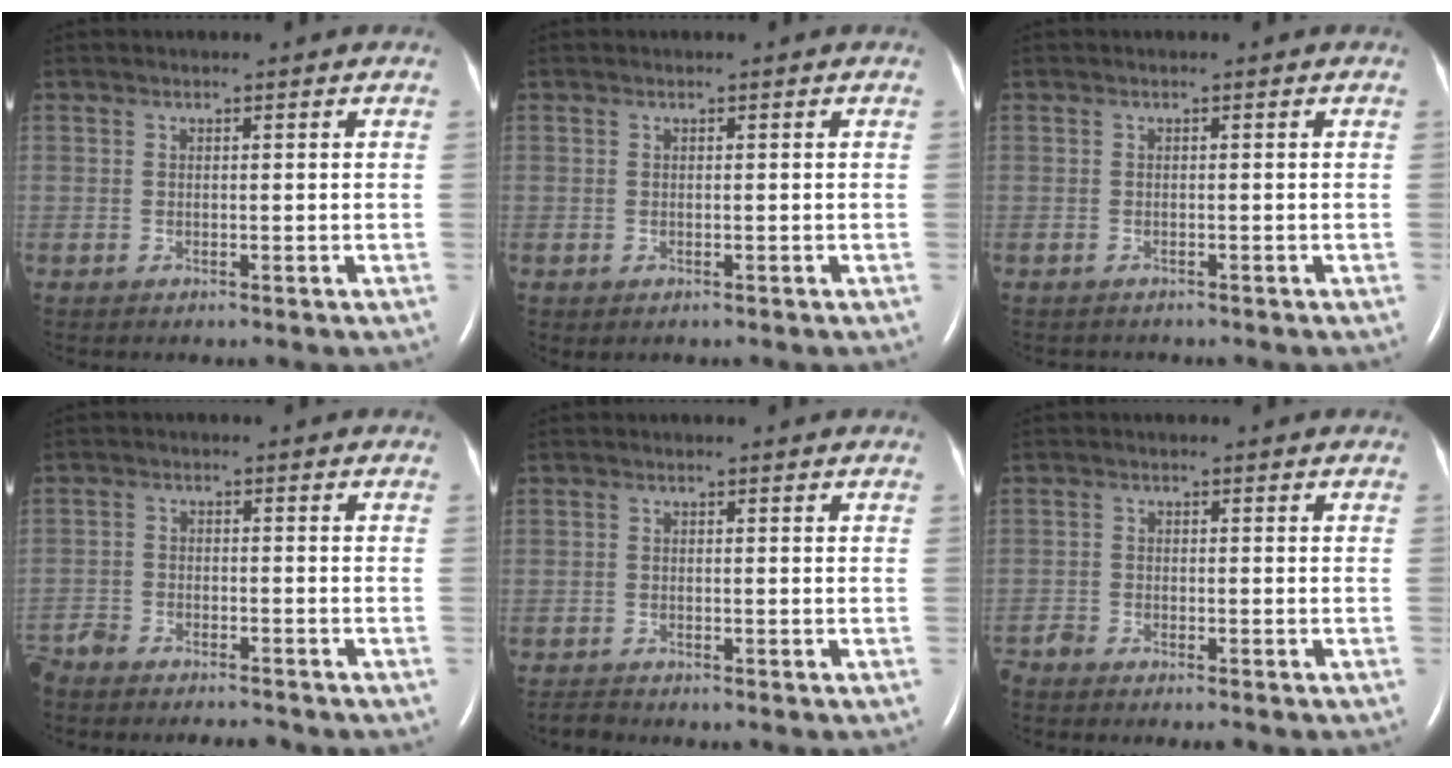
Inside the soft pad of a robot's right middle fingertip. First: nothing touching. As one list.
[{"total": 0.0}, {"total": 1.2, "force": [-1.1, 0.5, 0.1], "torque": [-0.010, -0.001, -0.015]}, {"total": 10.2, "force": [-9.3, 2.5, 3.5], "torque": [-0.070, -0.005, -0.144]}, {"total": 1.4, "force": [-1.4, 0.0, -0.1], "torque": [-0.003, -0.009, -0.024]}, {"total": 4.2, "force": [-4.0, 0.6, 1.3], "torque": [-0.017, -0.011, -0.067]}]